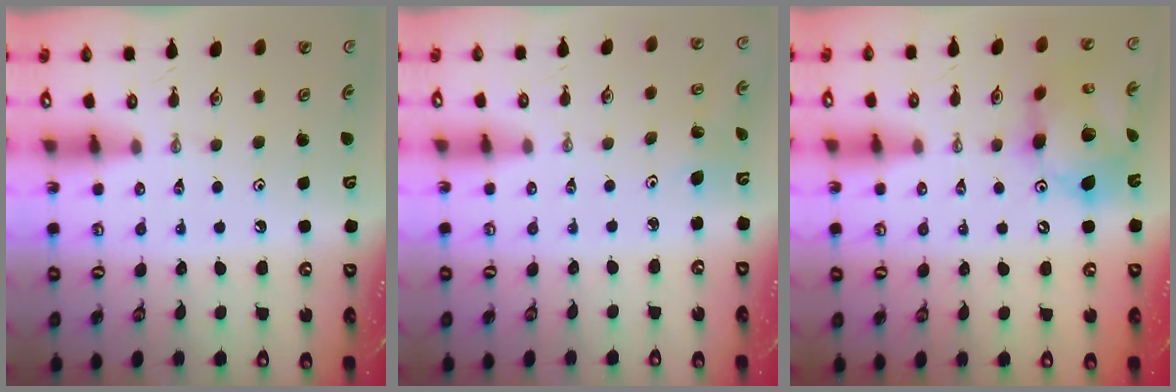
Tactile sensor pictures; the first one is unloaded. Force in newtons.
{"total": 3.1, "press": 2.4, "slide": 2.0}
{"total": 14.6, "press": 14.5, "slide": 1.4}